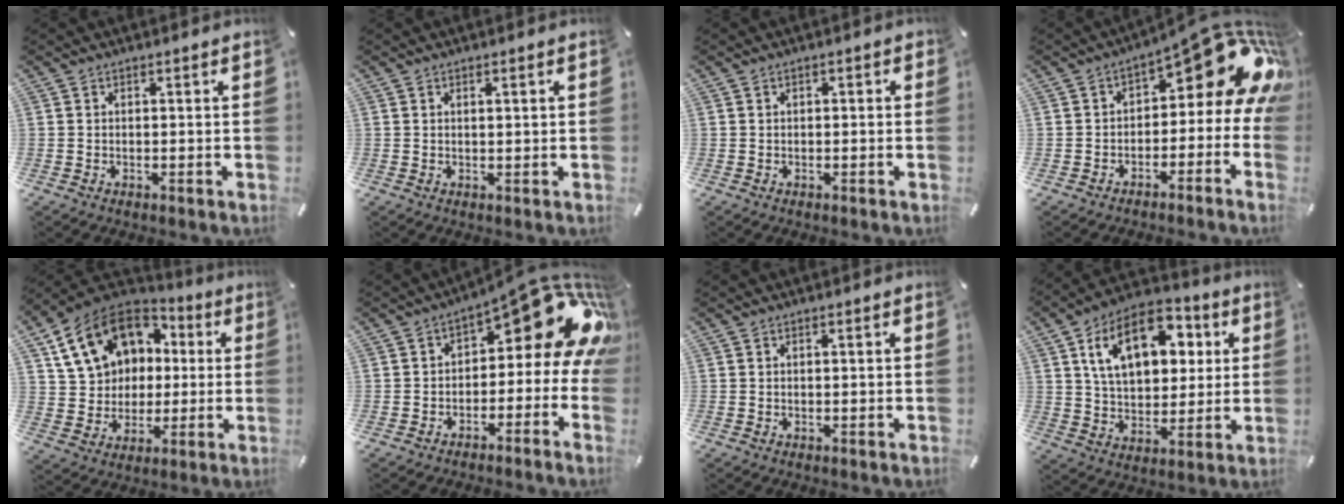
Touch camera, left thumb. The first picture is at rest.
{"total": 1.1, "force": [0.4, 0.1, 1.0], "torque": [-0.019, -0.001, 0.007]}
{"total": 1.0, "force": [-0.1, 0.6, 0.8], "torque": [-0.014, 0.003, -0.004]}
{"total": 13.0, "force": [5.8, 5.8, 10.0], "torque": [-0.126, -0.049, 0.090]}
{"total": 17.0, "force": [5.5, 13.9, 8.0], "torque": [-0.163, -0.011, 0.111]}
{"total": 14.3, "force": [6.3, 6.1, 11.2], "torque": [-0.149, -0.045, 0.099]}
{"total": 0.6, "force": [0.1, 0.0, 0.6], "torque": [-0.009, -0.001, 0.002]}
{"total": 17.9, "force": [7.2, 11.3, 11.9], "torque": [-0.201, -0.009, 0.125]}